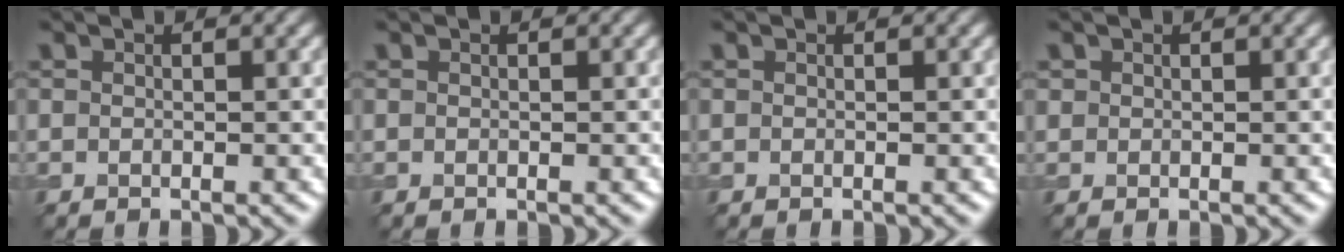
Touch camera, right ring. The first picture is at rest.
{"total": 0.0}
{"total": 0.0}
{"total": 0.5, "force": [0.2, 0.5, 0.0], "torque": [0.006, -0.002, 0.005]}